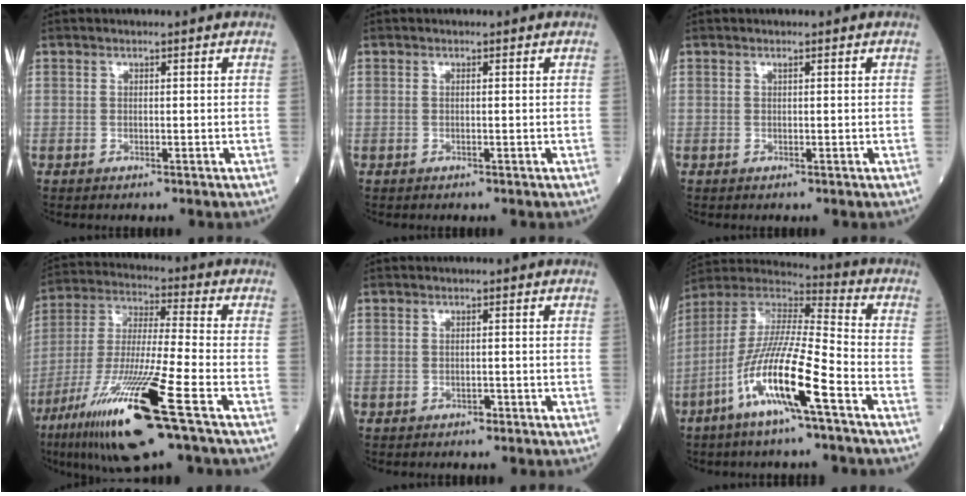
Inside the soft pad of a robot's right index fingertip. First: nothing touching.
{"total": 0.0}
{"total": 0.0}
{"total": 19.5, "force": [-9.9, 0.2, 16.8], "torque": [-0.345, -0.050, -0.181]}
{"total": 0.6, "force": [-0.3, 0.3, 0.3], "torque": [-0.009, 0.001, -0.002]}
{"total": 15.1, "force": [-6.9, 0.6, 13.4], "torque": [-0.275, -0.013, -0.134]}